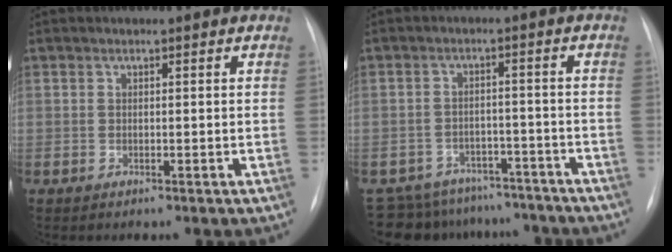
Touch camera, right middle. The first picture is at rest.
{"total": 12.8, "force": [-11.5, 5.4, 1.6], "torque": [-0.024, 0.015, -0.144]}